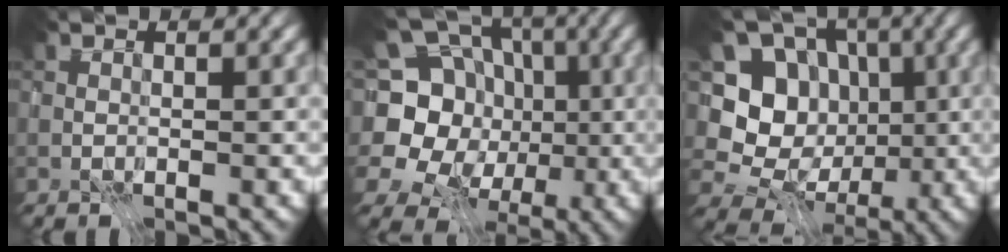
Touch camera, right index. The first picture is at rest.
{"total": 13.5, "force": [-1.4, 12.0, 6.0], "torque": [-0.142, 0.033, -0.053]}
{"total": 9.7, "force": [-0.6, 8.8, 4.1], "torque": [-0.079, 0.005, -0.031]}